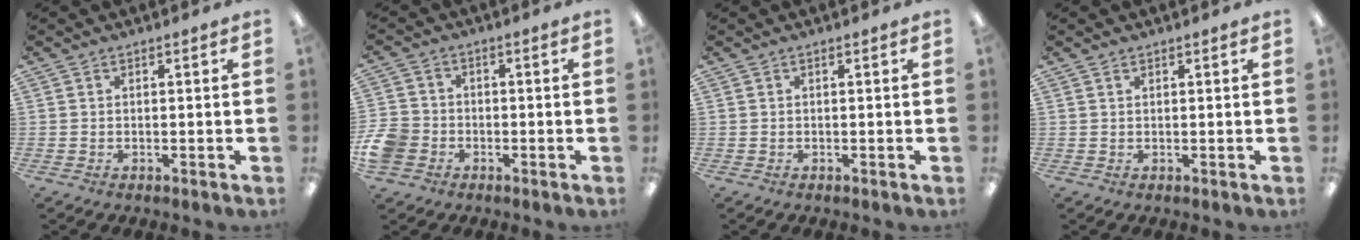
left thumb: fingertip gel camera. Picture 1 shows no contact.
{"total": 7.2, "force": [-2.3, 6.0, 3.3], "torque": [-0.081, 0.020, -0.040]}
{"total": 0.0}
{"total": 0.8, "force": [0.5, 0.4, 0.4], "torque": [-0.009, 0.002, 0.010]}